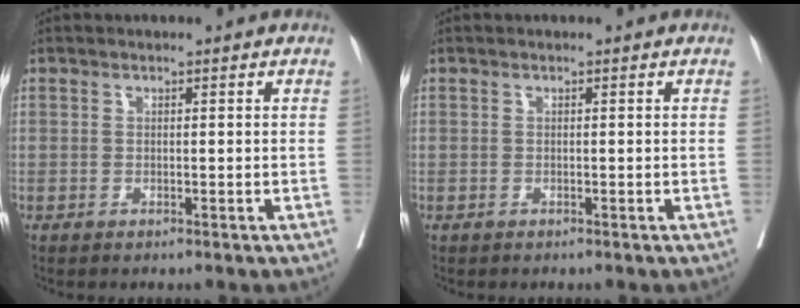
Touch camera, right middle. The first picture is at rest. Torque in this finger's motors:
{"motor_torque": [0.62, -0.85, 0.02, 0.03]}